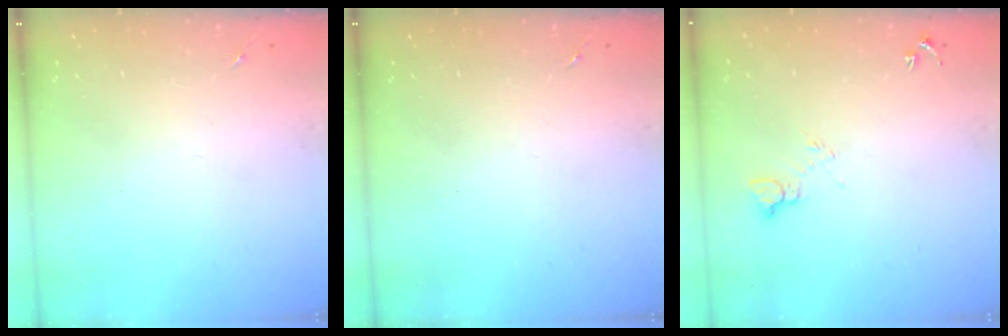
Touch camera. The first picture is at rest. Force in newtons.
{"total": 0.0}
{"total": 5.6, "press": 5.6, "slide": 0.6}